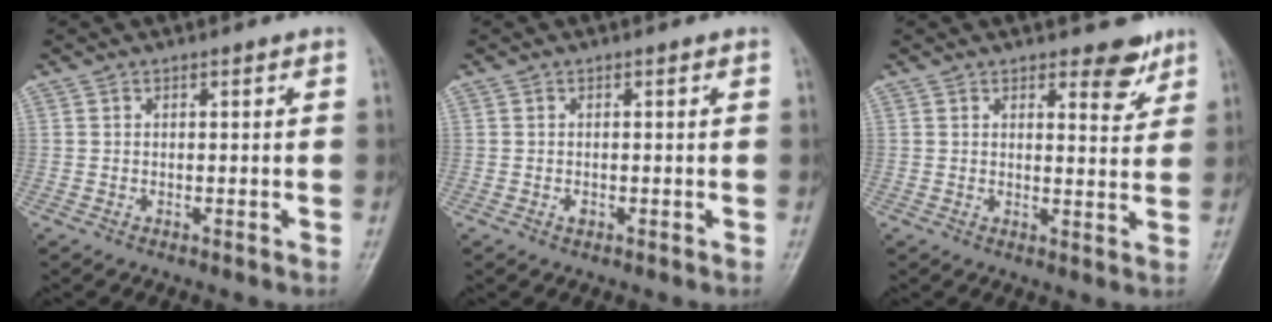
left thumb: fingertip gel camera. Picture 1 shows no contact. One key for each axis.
{"total": 1.3, "fx": -0.4, "fy": 1.1, "fz": 0.6, "tx": -0.005, "ty": 0.002, "tz": -0.004}
{"total": 5.0, "fx": 3.5, "fy": 2.2, "fz": 2.8, "tx": -0.013, "ty": -0.024, "tz": 0.045}